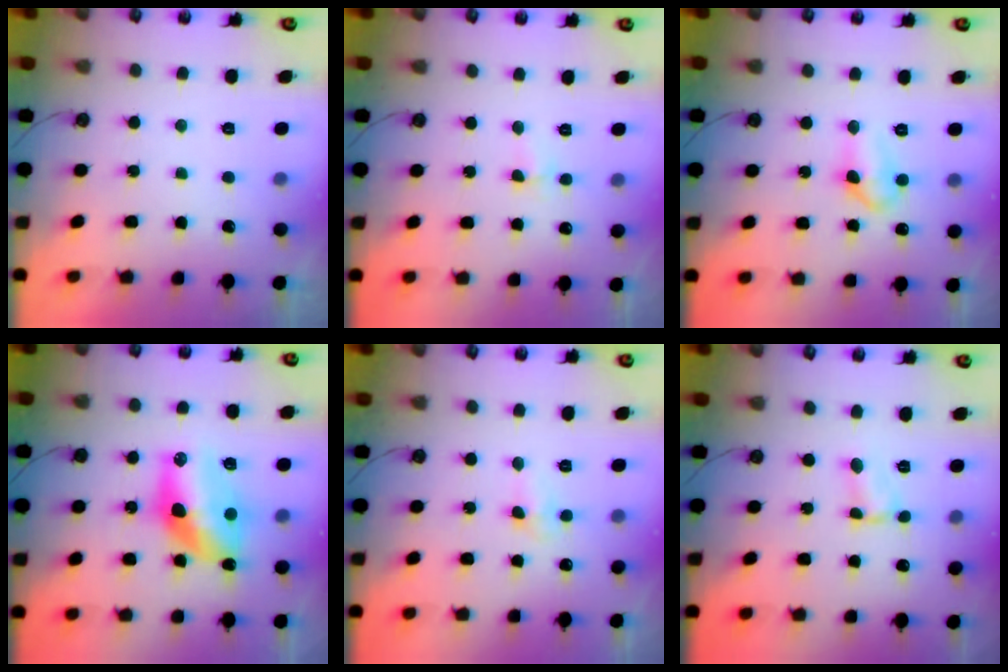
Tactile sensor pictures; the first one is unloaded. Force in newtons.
{"total": 2.1, "press": 2.1, "slide": 0.5}
{"total": 7.4, "press": 7.3, "slide": 1.3}
{"total": 13.7, "press": 13.6, "slide": 1.2}
{"total": 5.0, "press": 3.7, "slide": 3.4}
{"total": 1.7, "press": 1.6, "slide": 0.2}